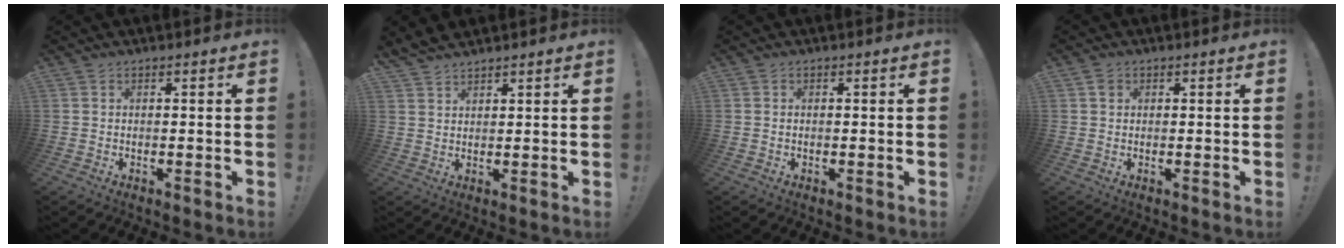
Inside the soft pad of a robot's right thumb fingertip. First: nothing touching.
{"total": 3.5, "force": [3.3, 1.1, 0.4], "torque": [-0.010, -0.020, 0.064]}
{"total": 0.0}
{"total": 1.3, "force": [0.6, 1.1, 0.2], "torque": [0.003, 0.000, 0.011]}